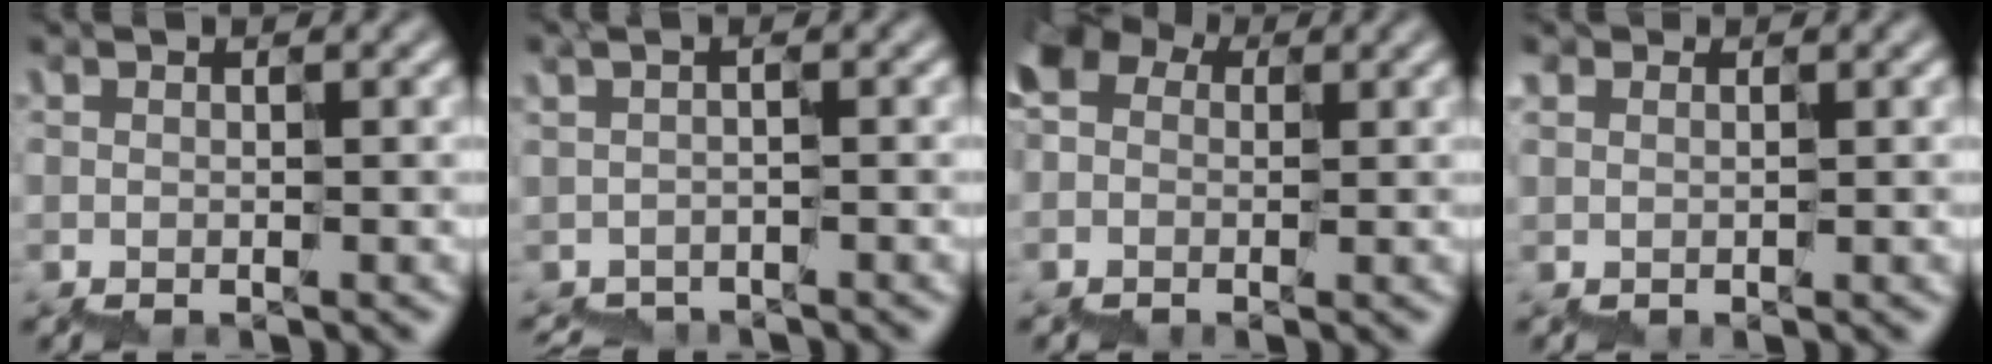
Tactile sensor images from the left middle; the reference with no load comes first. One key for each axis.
{"total": 1.5, "fx": -1.4, "fy": 0.2, "fz": 0.5, "tx": -0.008, "ty": -0.005, "tz": -0.024}
{"total": 4.8, "fx": 0.3, "fy": 4.1, "fz": 2.5, "tx": -0.032, "ty": 0.016, "tz": -0.007}
{"total": 0.6, "fx": 0.3, "fy": 0.5, "fz": 0.2, "tx": -0.002, "ty": 0.003, "tz": 0.005}